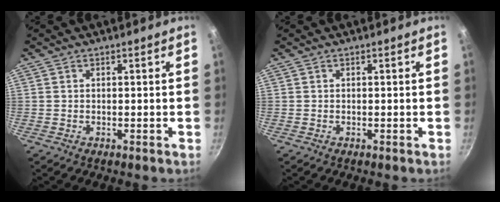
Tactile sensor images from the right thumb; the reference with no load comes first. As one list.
[{"total": 0.0}]